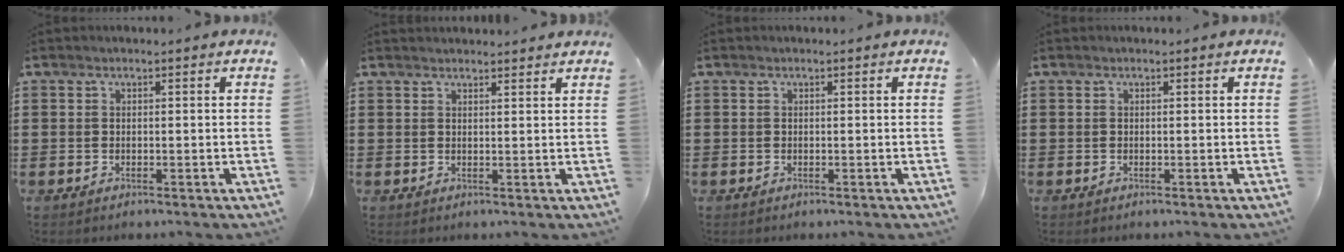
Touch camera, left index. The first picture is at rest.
{"total": 1.4, "force": [1.4, 0.2, 0.1], "torque": [-0.005, 0.001, 0.027]}
{"total": 0.0}
{"total": 0.0}